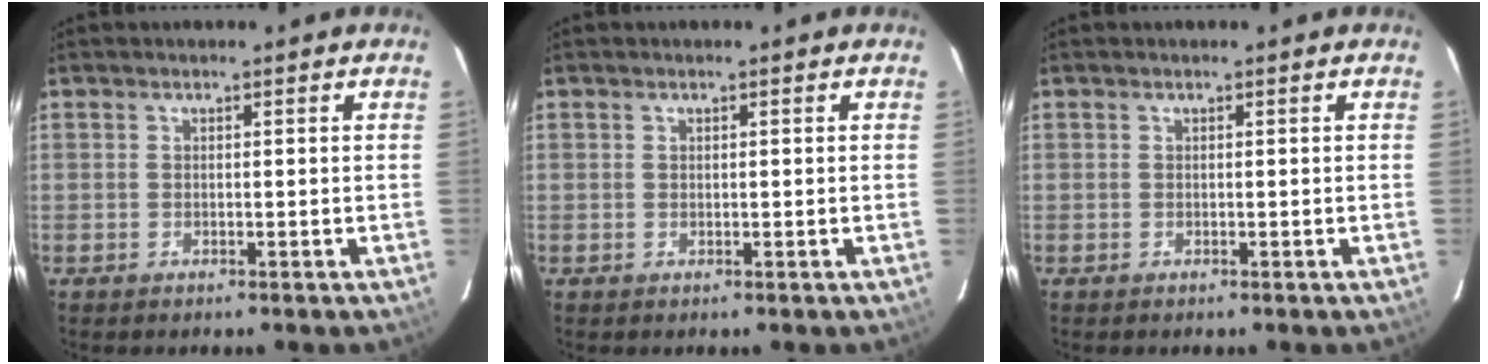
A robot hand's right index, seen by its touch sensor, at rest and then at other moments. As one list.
[{"total": 0.0}, {"total": 0.0}]